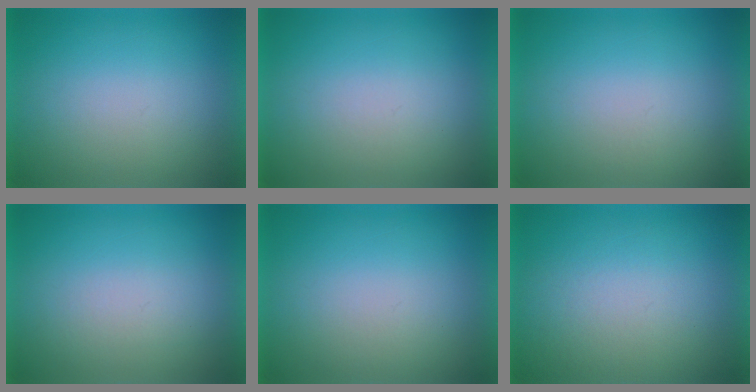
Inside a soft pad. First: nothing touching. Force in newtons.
{"total": 1.2}
{"total": 1.2}
{"total": 1.4}
{"total": 1.2}
{"total": 4.2}